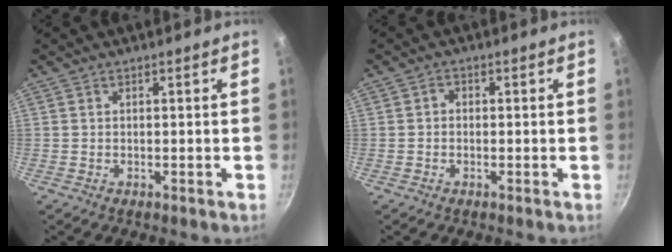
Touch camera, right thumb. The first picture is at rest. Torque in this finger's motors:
{"motor_torque": [0.06, -0.27, 0.00, -0.13, -0.02]}